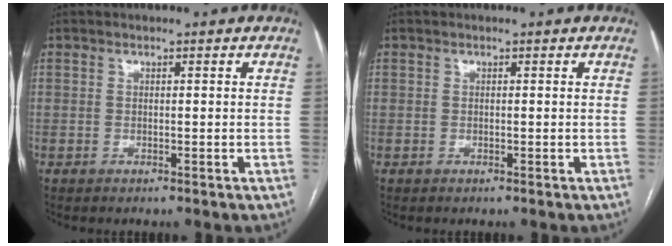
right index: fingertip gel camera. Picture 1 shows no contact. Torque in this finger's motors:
{"motor_torque": [0.00, 0.00, 0.00, 0.00]}